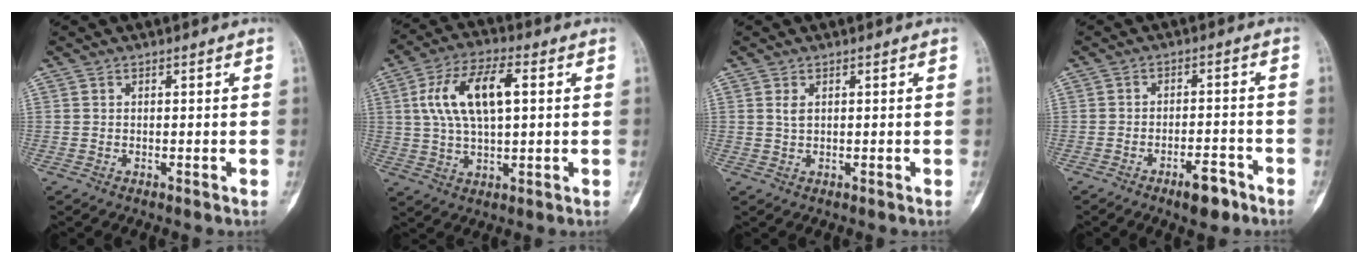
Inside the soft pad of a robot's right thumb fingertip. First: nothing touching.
{"total": 13.3, "force": [2.8, 6.0, 11.6], "torque": [-0.223, 0.014, 0.051]}
{"total": 1.3, "force": [0.5, 0.6, 1.0], "torque": [-0.017, 0.003, 0.012]}
{"total": 5.7, "force": [-3.7, 2.2, 3.8], "torque": [-0.050, 0.022, -0.052]}